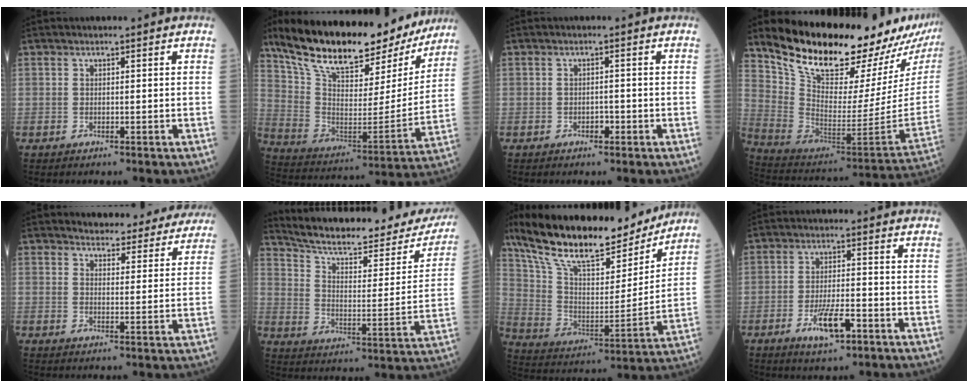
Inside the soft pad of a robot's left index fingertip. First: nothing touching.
{"total": 28.2, "force": [22.0, 10.0, 14.5], "torque": [-0.250, 0.008, 0.332]}
{"total": 1.1, "force": [-0.6, 0.7, 0.7], "torque": [-0.010, 0.003, -0.008]}
{"total": 25.0, "force": [21.3, 5.7, 11.7], "torque": [-0.194, -0.082, 0.320]}
{"total": 14.7, "force": [13.9, 3.7, 3.0], "torque": [-0.007, -0.016, 0.150]}
{"total": 26.8, "force": [23.7, 6.2, 11.0], "torque": [-0.171, -0.034, 0.315]}
{"total": 24.6, "force": [19.5, 6.6, 13.4], "torque": [-0.236, 0.011, 0.325]}
{"total": 6.3, "force": [-3.1, 1.7, 5.3], "torque": [-0.102, -0.005, -0.050]}